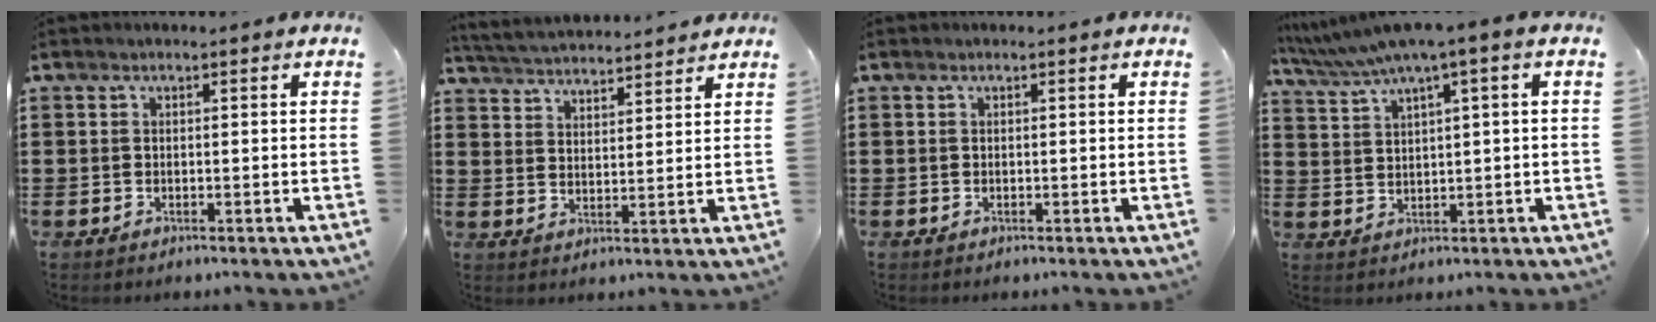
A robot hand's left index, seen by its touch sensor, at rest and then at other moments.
{"total": 3.7, "force": [3.7, -0.1, 0.1], "torque": [-0.018, -0.022, 0.063]}
{"total": 0.0}
{"total": 4.5, "force": [2.7, 0.0, 3.6], "torque": [-0.076, -0.013, 0.043]}